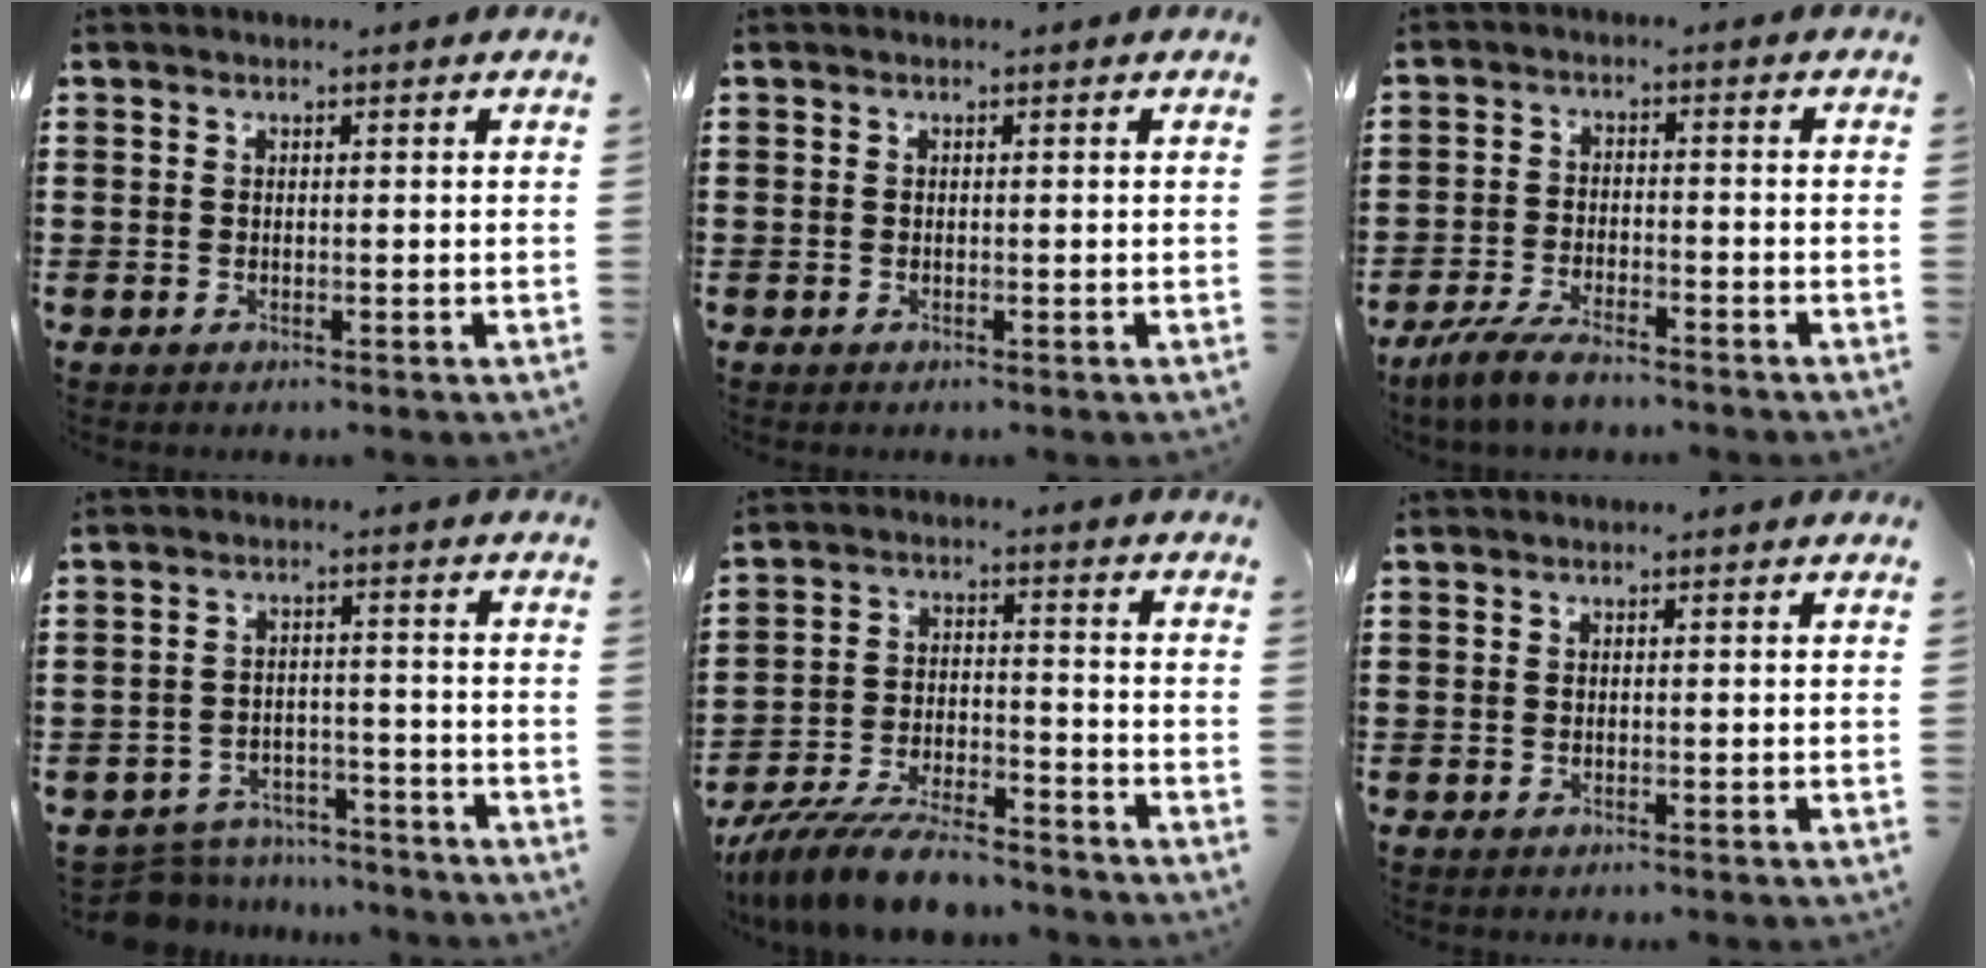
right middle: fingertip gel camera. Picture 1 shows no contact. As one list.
[{"total": 0.0}, {"total": 5.4, "force": [-4.7, 1.3, 2.3], "torque": [-0.056, -0.003, -0.096]}, {"total": 5.9, "force": [-5.8, 0.9, 0.3], "torque": [-0.009, 0.010, -0.118]}, {"total": 9.2, "force": [-8.4, 1.5, 3.5], "torque": [-0.067, 0.017, -0.162]}, {"total": 0.0}]